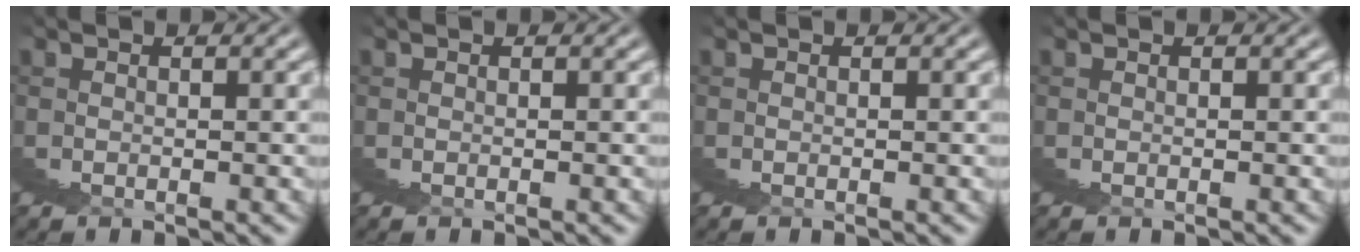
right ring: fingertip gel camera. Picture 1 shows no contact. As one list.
[{"total": 0.0}, {"total": 0.0}, {"total": 0.0}]